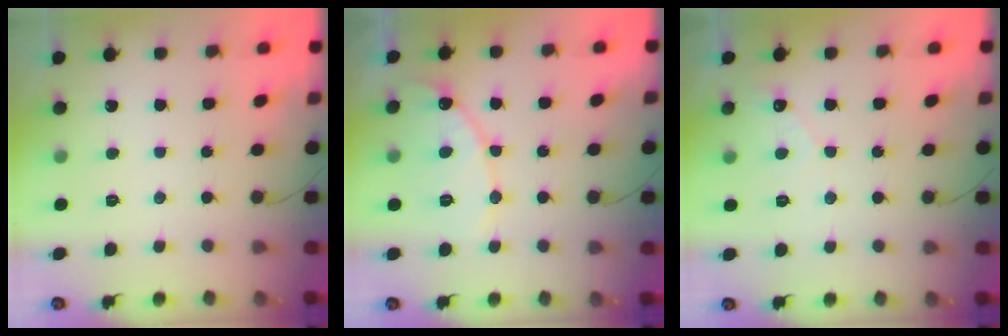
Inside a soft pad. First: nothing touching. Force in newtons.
{"total": 11.8, "press": 11.7, "slide": 1.1}
{"total": 3.1, "press": 3.1, "slide": 0.2}